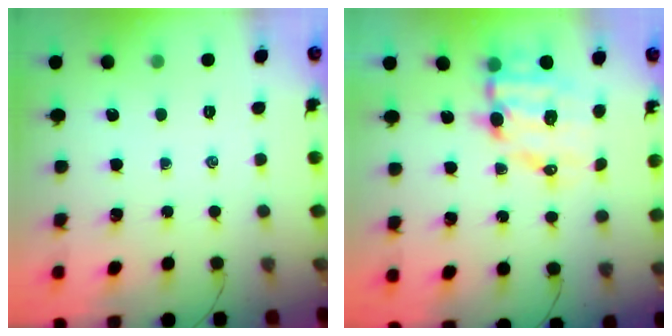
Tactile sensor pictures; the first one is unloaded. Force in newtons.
{"total": 10.9, "press": 10.6, "slide": 2.4}